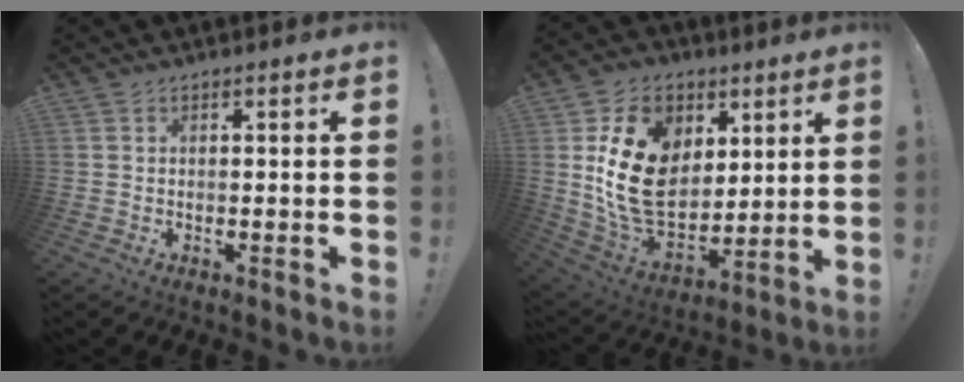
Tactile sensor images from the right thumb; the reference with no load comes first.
{"total": 21.8, "force": [4.7, 16.2, 13.7], "torque": [-0.245, -0.023, 0.100]}